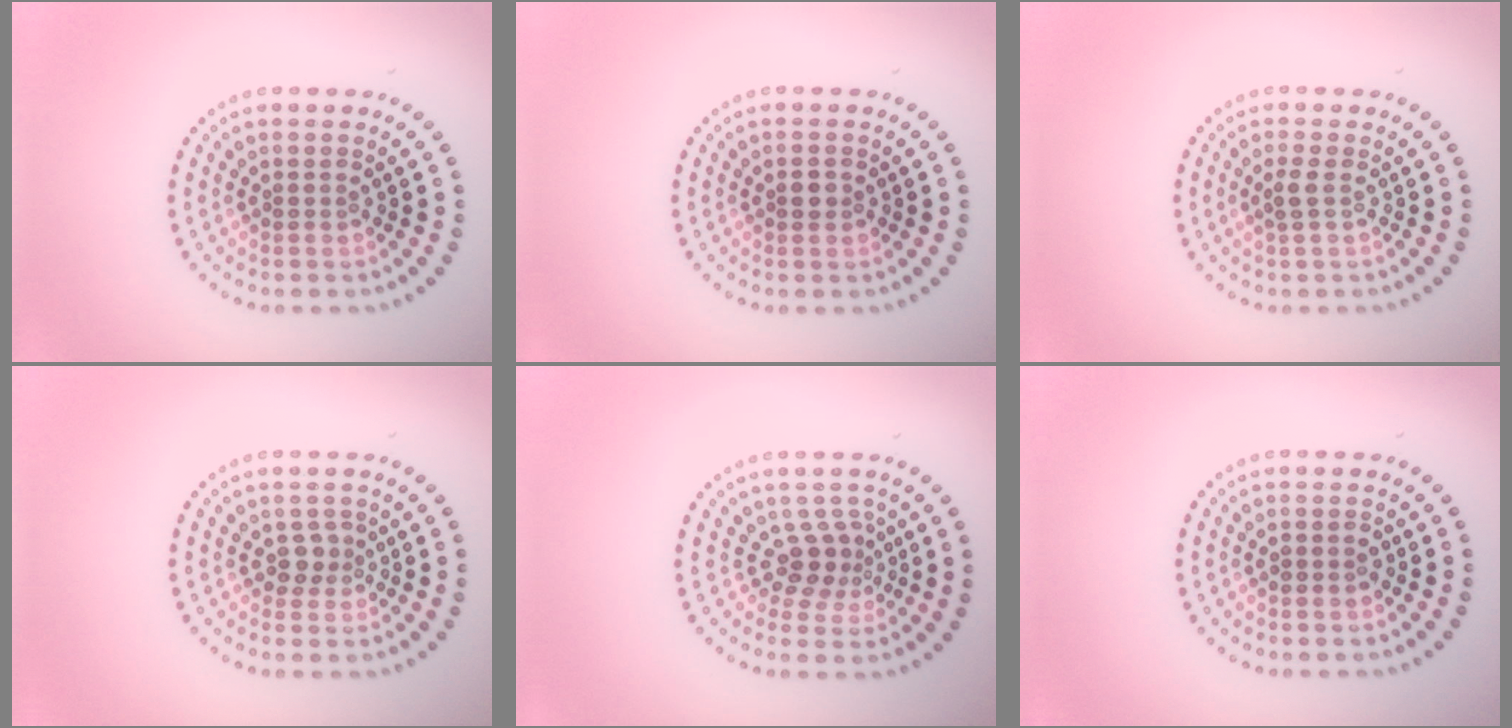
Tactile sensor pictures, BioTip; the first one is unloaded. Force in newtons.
{"total": 1.1, "press": 1.1, "slide": 0.1}
{"total": 1.2, "press": 1.0, "slide": 0.6}
{"total": 1.7, "press": 1.4, "slide": 0.9}
{"total": 2.6, "press": 1.8, "slide": 1.8}
{"total": 1.0, "press": 0.9, "slide": 0.4}